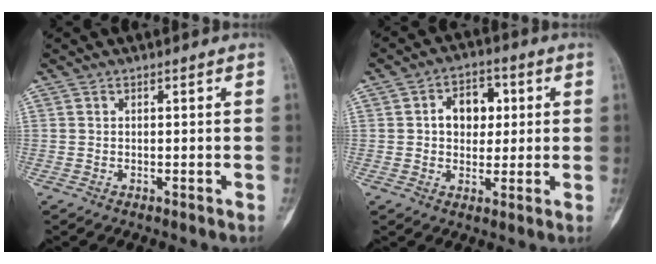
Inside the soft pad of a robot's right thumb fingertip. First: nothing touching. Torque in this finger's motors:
{"motor_torque": [0.93, 0.81, 0.53, 0.04, 0.04]}